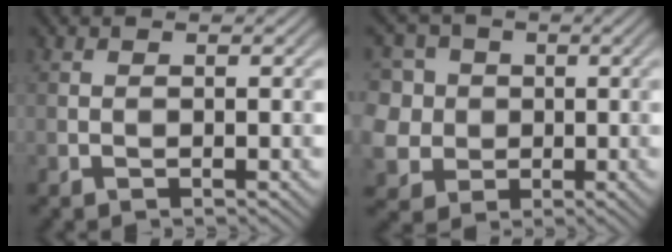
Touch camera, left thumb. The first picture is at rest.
{"total": 9.1, "force": [2.2, 8.1, 3.5], "torque": [-0.118, 0.014, 0.030]}